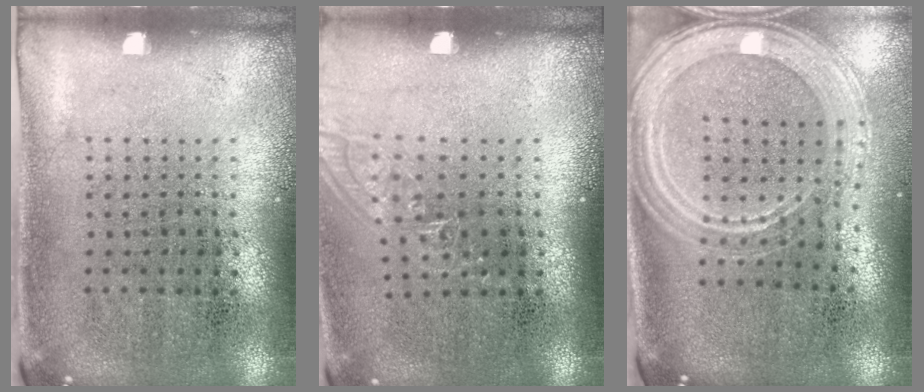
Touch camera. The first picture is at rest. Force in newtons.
{"total": 1.0, "press": 0.9, "slide": 0.3}
{"total": 2.3, "press": 2.0, "slide": 1.0}